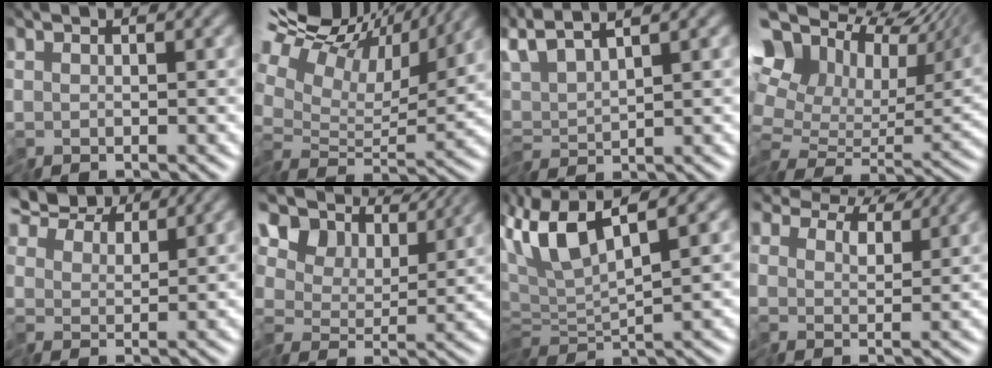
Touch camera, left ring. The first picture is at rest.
{"total": 13.6, "force": [7.6, 7.5, 8.4], "torque": [-0.183, 0.042, 0.116]}
{"total": 3.7, "force": [2.1, 0.3, 3.0], "torque": [-0.062, 0.016, 0.029]}
{"total": 15.2, "force": [6.1, 10.0, 9.7], "torque": [-0.199, 0.039, 0.114]}
{"total": 8.3, "force": [7.0, 3.2, 3.2], "torque": [-0.087, 0.016, 0.103]}
{"total": 8.7, "force": [5.7, 4.7, 4.8], "torque": [-0.107, 0.018, 0.083]}
{"total": 6.0, "force": [1.8, 1.8, 5.4], "torque": [-0.119, 0.012, 0.029]}
{"total": 7.9, "force": [6.5, 3.2, 2.9], "torque": [-0.080, 0.008, 0.098]}